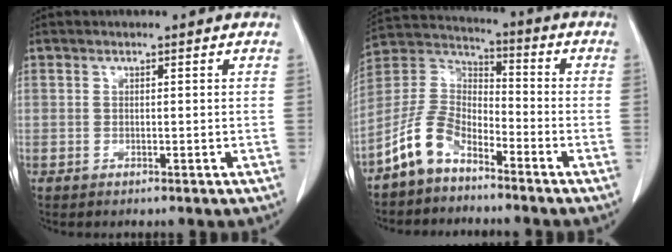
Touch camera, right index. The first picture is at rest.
{"total": 10.0, "force": [-6.7, 4.9, 5.5], "torque": [-0.138, 0.020, -0.140]}